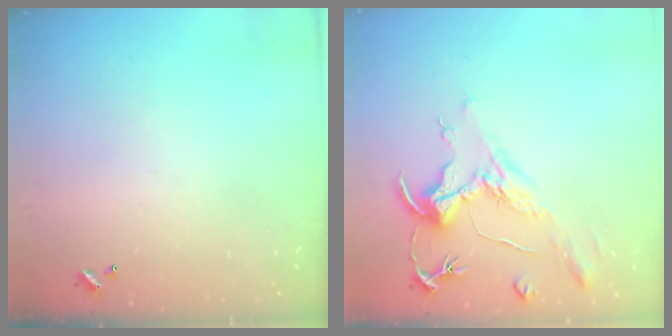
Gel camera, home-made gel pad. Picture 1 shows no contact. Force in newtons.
{"total": 2.2, "press": 1.7, "slide": 1.3}